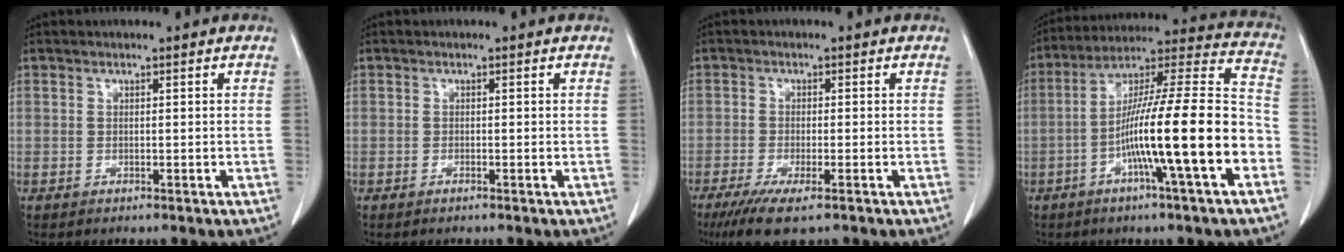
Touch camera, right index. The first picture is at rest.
{"total": 0.0}
{"total": 6.5, "force": [-4.1, 1.1, 4.8], "torque": [-0.083, -0.018, -0.067]}
{"total": 19.8, "force": [-6.4, 0.2, 18.7], "torque": [-0.297, 0.005, -0.113]}